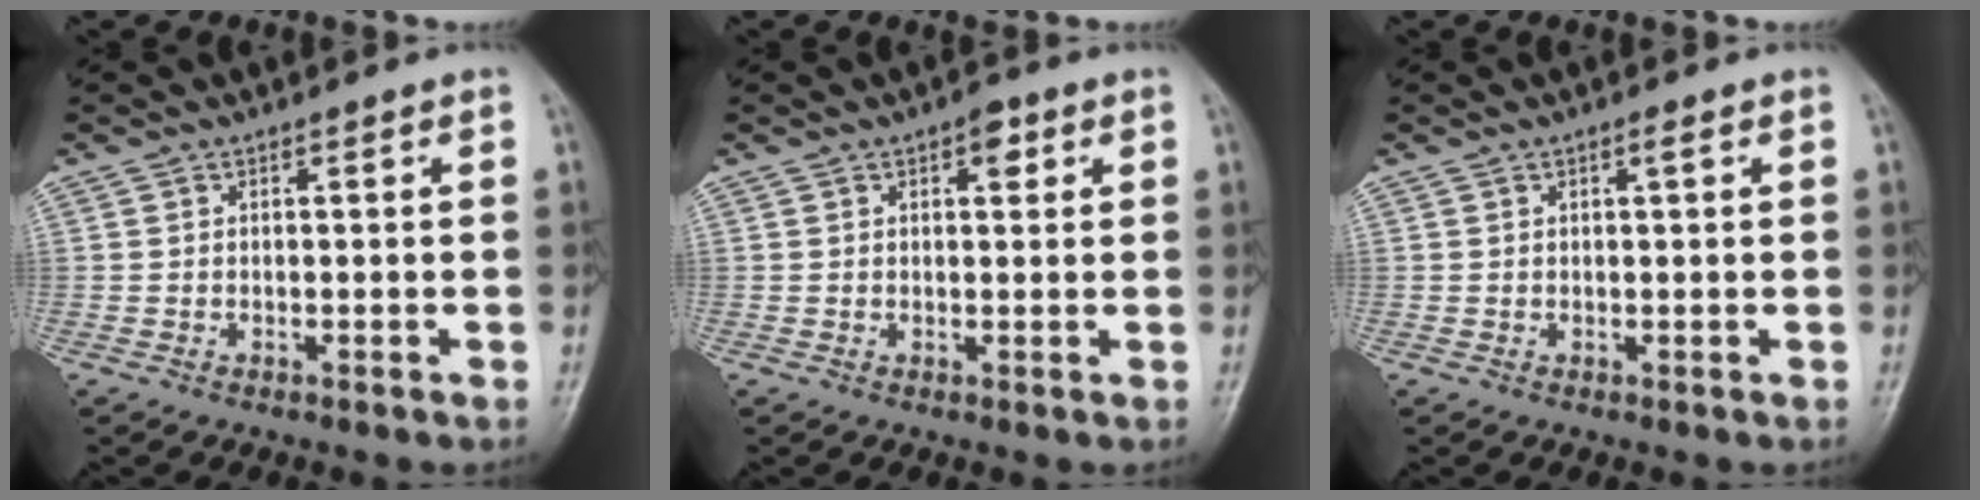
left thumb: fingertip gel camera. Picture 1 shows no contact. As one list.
[{"total": 2.9, "force": [1.3, 1.5, 2.0], "torque": [-0.015, 0.000, 0.013]}, {"total": 0.9, "force": [0.4, 0.3, 0.8], "torque": [-0.011, 0.001, 0.004]}]